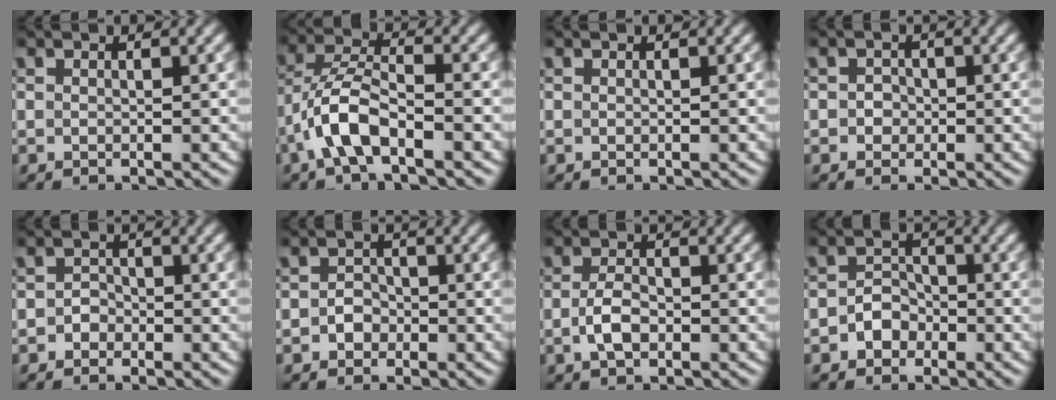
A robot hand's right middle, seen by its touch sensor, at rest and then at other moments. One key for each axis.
{"total": 5.1, "fx": -2.7, "fy": 1.8, "fz": 3.9, "tx": -0.081, "ty": 0.009, "tz": -0.058}
{"total": 0.0}
{"total": 1.3, "fx": -0.1, "fy": 1.2, "fz": 0.3, "tx": 0.013, "ty": 0.000, "tz": -0.009}
{"total": 1.3, "fx": -0.6, "fy": 1.1, "fz": 0.3, "tx": -0.001, "ty": 0.004, "tz": -0.012}
{"total": 1.7, "fx": -0.6, "fy": 1.5, "fz": 0.6, "tx": -0.005, "ty": 0.004, "tz": -0.014}
{"total": 2.4, "fx": -0.7, "fy": 1.2, "fz": 1.9, "tx": -0.041, "ty": -0.001, "tz": -0.017}
{"total": 2.3, "fx": -1.1, "fy": 1.9, "fz": 0.8, "tx": -0.004, "ty": 0.007, "tz": -0.025}